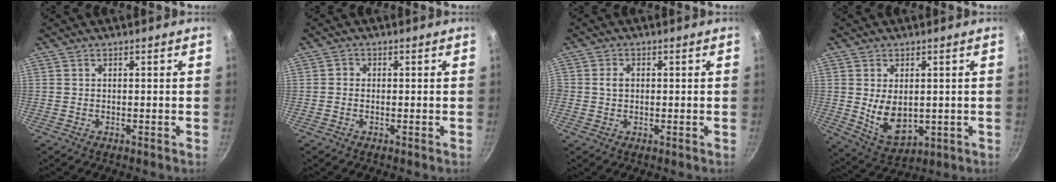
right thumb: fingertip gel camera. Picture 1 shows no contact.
{"total": 1.1, "force": [-0.2, 1.0, 0.3], "torque": [-0.002, 0.004, -0.007]}
{"total": 2.3, "force": [0.2, 1.9, 1.3], "torque": [-0.014, 0.005, 0.001]}
{"total": 8.3, "force": [0.4, 5.3, 6.3], "torque": [-0.095, -0.022, 0.030]}